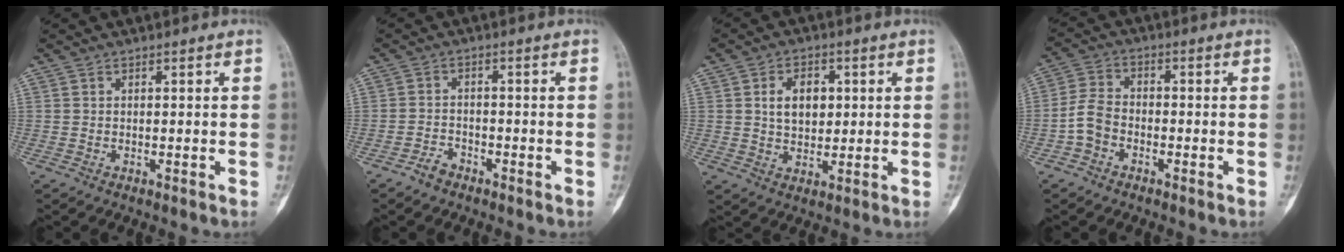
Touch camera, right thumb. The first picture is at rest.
{"total": 2.5, "force": [-2.1, 1.4, 0.6], "torque": [-0.009, 0.014, -0.039]}
{"total": 7.1, "force": [1.6, 4.8, 4.9], "torque": [-0.058, -0.004, 0.027]}
{"total": 5.4, "force": [-2.2, 4.0, 3.0], "torque": [-0.053, 0.024, -0.052]}